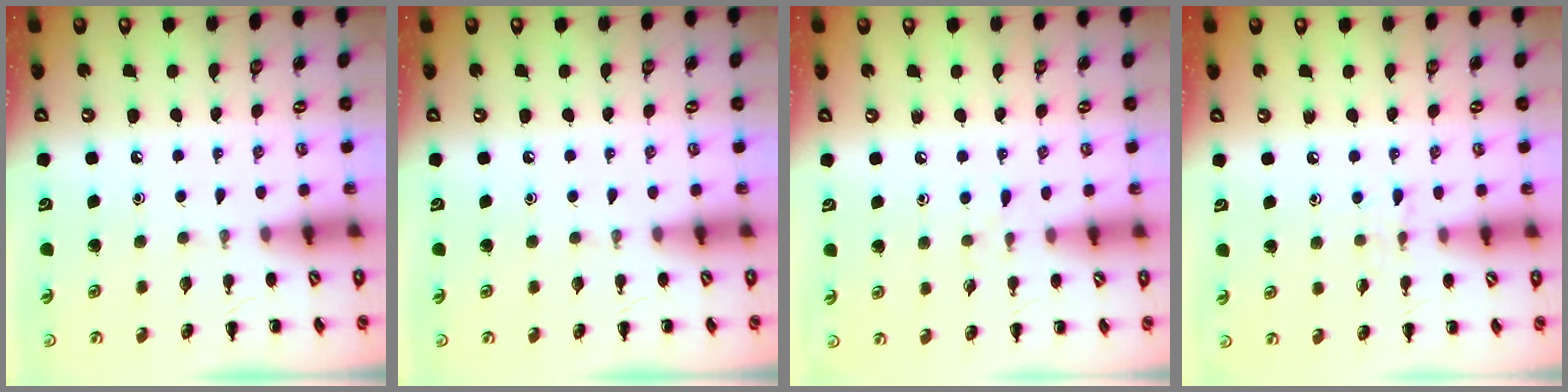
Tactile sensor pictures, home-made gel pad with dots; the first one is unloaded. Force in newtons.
{"total": 0.0}
{"total": 4.6, "press": 4.2, "slide": 2.0}
{"total": 5.0, "press": 4.8, "slide": 1.3}